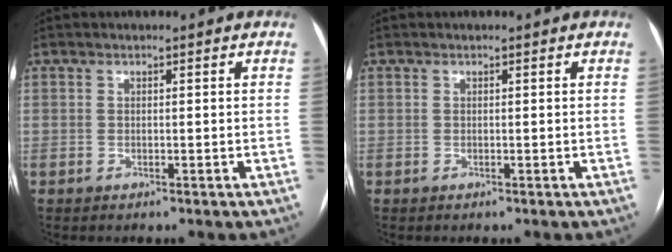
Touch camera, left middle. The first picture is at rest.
{"total": 0.0}